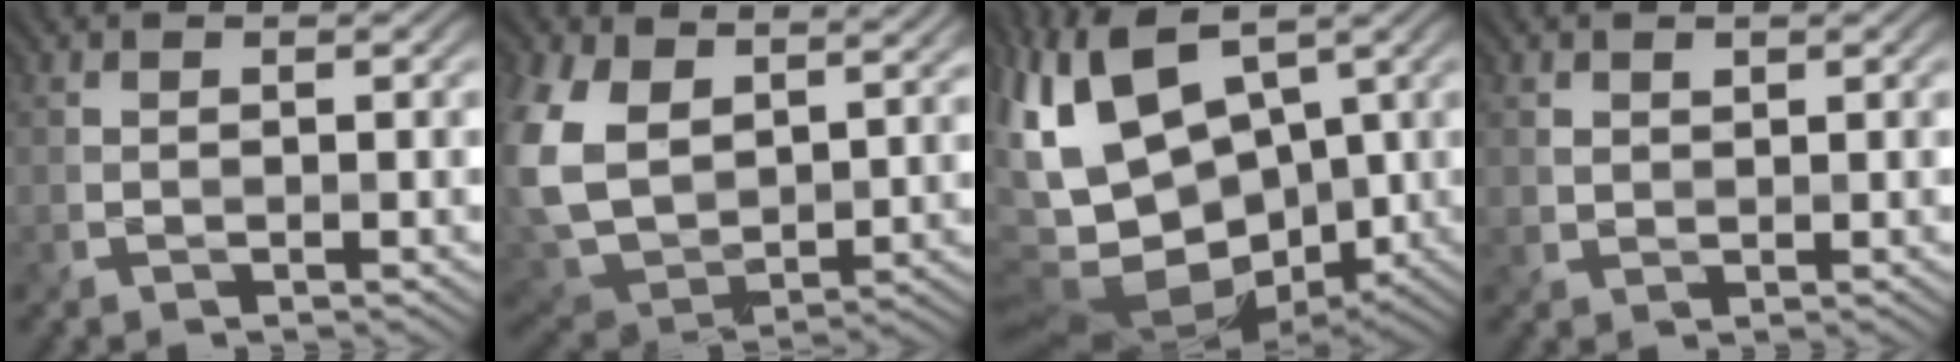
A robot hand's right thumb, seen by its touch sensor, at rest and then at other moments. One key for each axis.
{"total": 14.5, "fx": 6.3, "fy": 8.9, "fz": 9.5, "tx": -0.251, "ty": 0.004, "tz": 0.120}
{"total": 15.7, "fx": 2.2, "fy": 9.2, "fz": 12.4, "tx": -0.270, "ty": -0.011, "tz": 0.056}
{"total": 1.1, "fx": 0.8, "fy": 0.8, "fz": 0.1, "tx": -0.009, "ty": -0.005, "tz": 0.019}